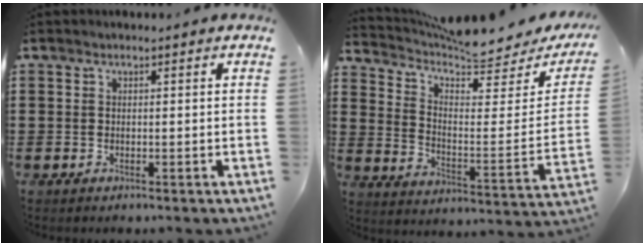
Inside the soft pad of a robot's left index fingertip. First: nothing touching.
{"total": 6.2, "force": [5.8, 0.9, 2.1], "torque": [-0.059, -0.053, 0.093]}